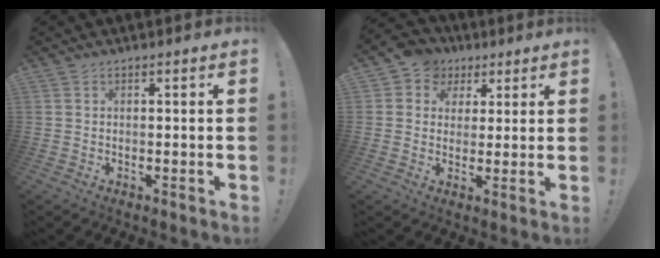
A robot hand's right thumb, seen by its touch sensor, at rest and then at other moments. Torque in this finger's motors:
{"motor_torque": [0.51, 0.93, 0.33, 0.09, 0.15]}